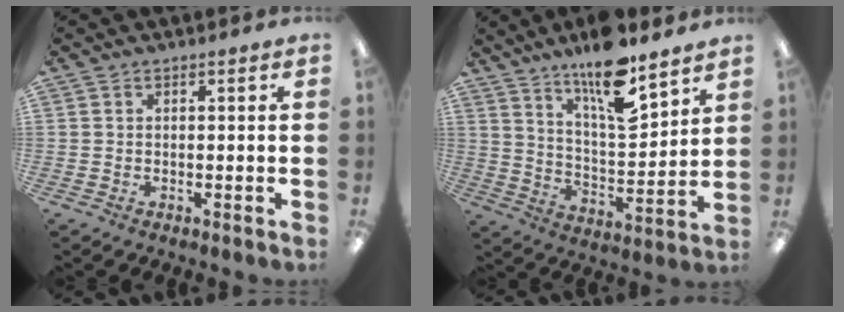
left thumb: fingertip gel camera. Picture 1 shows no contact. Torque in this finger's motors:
{"motor_torque": [1.97, 0.94, 1.33, -1.41, 0.08]}